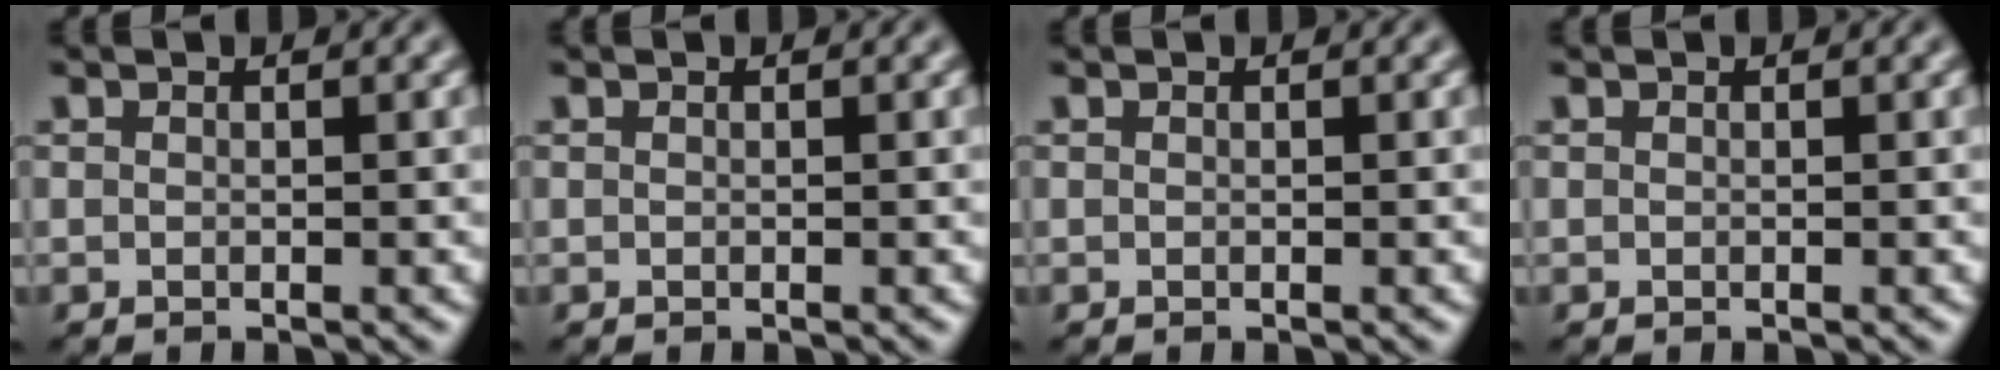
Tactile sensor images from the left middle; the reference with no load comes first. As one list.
[{"total": 0.0}, {"total": 0.0}, {"total": 0.0}]